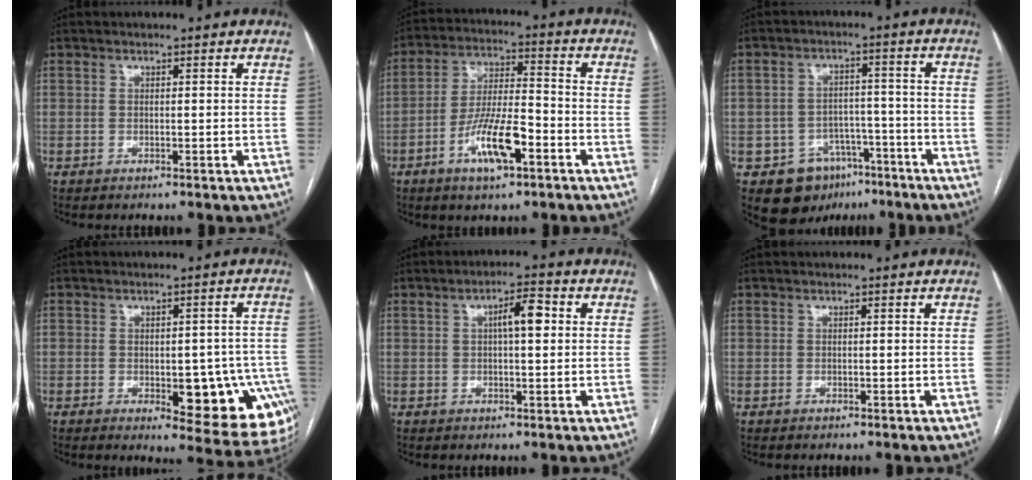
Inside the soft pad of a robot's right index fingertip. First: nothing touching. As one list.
[{"total": 10.5, "force": [-4.8, 2.5, 9.0], "torque": [-0.177, 0.000, -0.085]}, {"total": 9.2, "force": [-5.4, 7.1, 2.2], "torque": [-0.025, 0.028, -0.071]}, {"total": 14.4, "force": [-4.7, 6.6, 11.8], "torque": [-0.098, 0.022, -0.045]}, {"total": 4.9, "force": [1.0, 1.2, 4.7], "torque": [-0.077, 0.015, 0.014]}, {"total": 0.0}]